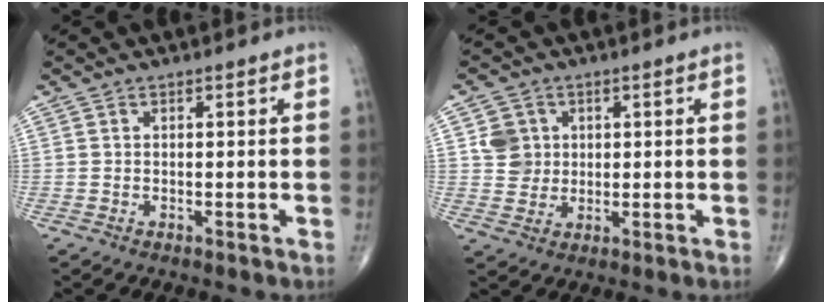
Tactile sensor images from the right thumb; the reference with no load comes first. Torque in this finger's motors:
{"motor_torque": [-0.06, 0.04, 0.31, 0.24, 0.02]}